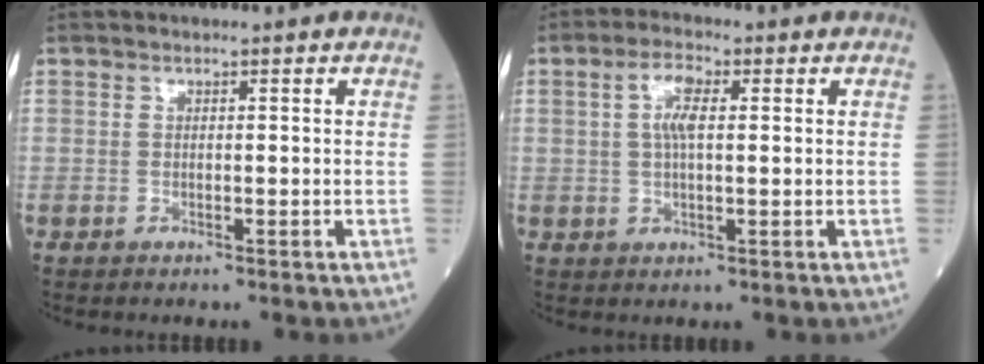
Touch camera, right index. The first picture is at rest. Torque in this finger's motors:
{"motor_torque": [1.16, 0.28, 0.51, 0.16]}